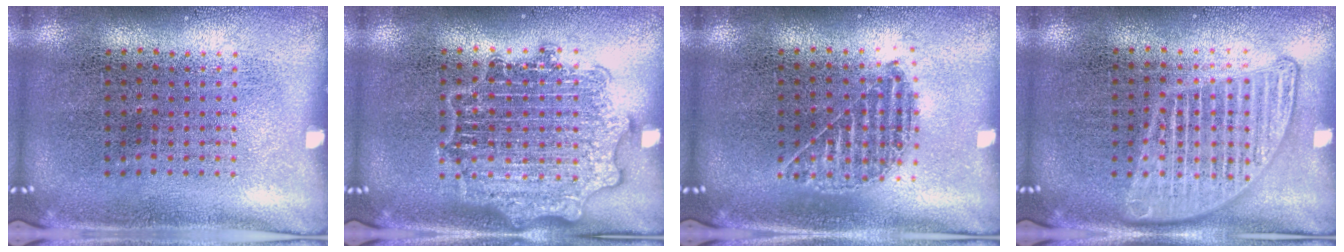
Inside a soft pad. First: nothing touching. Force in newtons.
{"total": 3.0, "press": 3.0, "slide": 0.5}
{"total": 1.0, "press": 0.9, "slide": 0.3}
{"total": 2.8, "press": 2.8, "slide": 0.3}